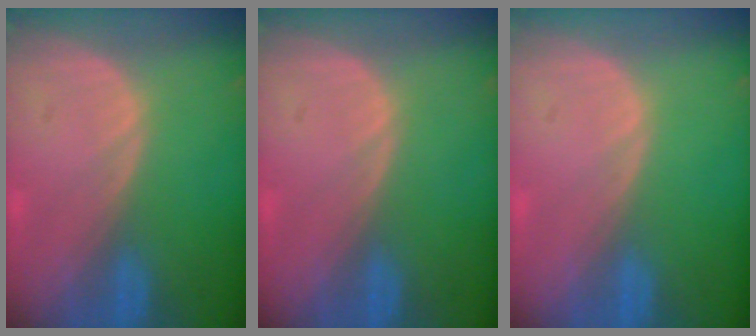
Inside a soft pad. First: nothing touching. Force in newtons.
{"total": 0.0}
{"total": 0.0}